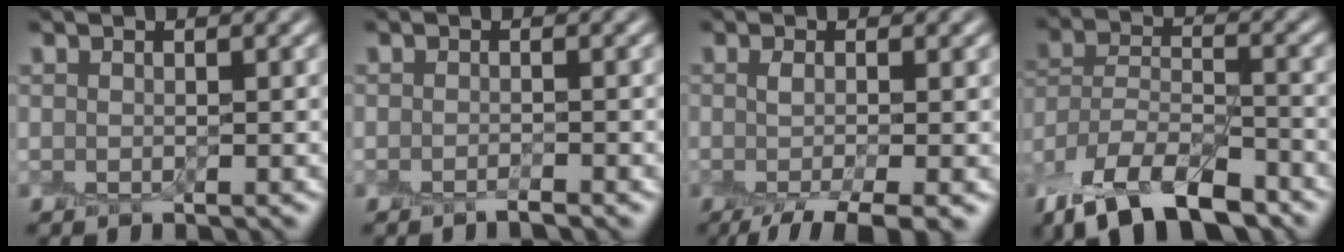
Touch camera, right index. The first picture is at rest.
{"total": 1.0, "force": [-0.9, 0.1, 0.5], "torque": [-0.004, -0.004, -0.019]}
{"total": 4.6, "force": [-1.9, 1.2, 4.0], "torque": [-0.055, -0.008, -0.039]}
{"total": 11.9, "force": [-8.6, 4.9, 6.6], "torque": [-0.133, -0.008, -0.157]}